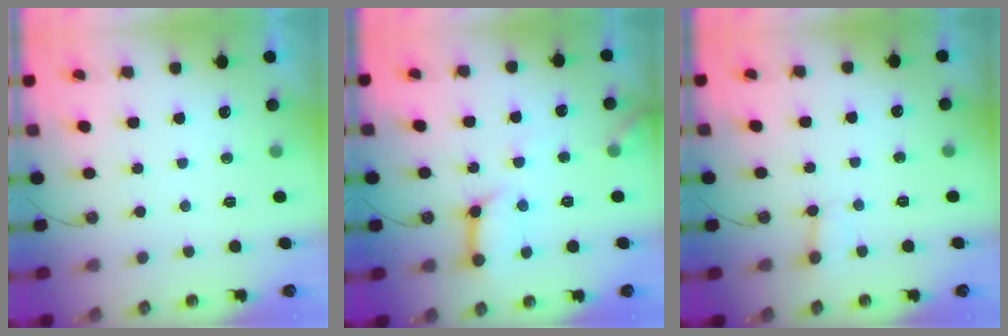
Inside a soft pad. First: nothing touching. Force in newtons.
{"total": 11.8, "press": 11.8, "slide": 1.2}
{"total": 1.7, "press": 1.7, "slide": 0.0}